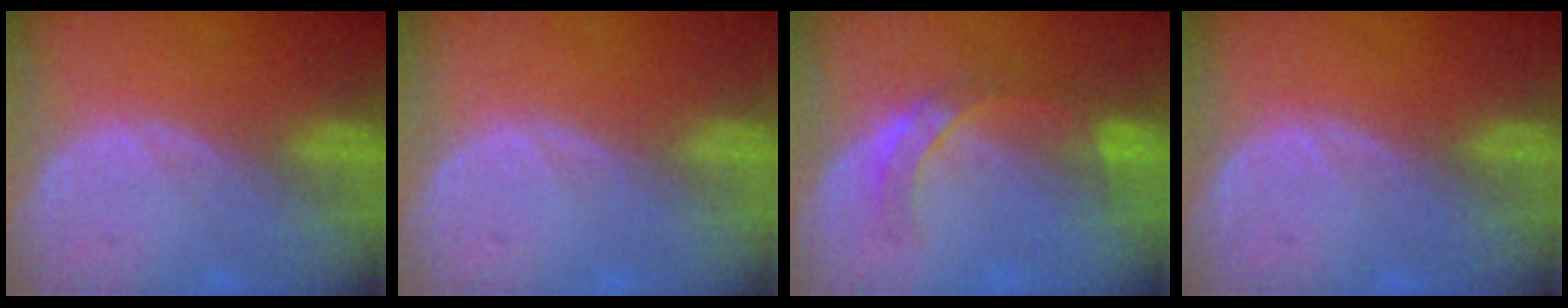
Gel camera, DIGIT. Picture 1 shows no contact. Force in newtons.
{"total": 0.0}
{"total": 4.7, "press": 4.6, "slide": 1.0}
{"total": 0.0}